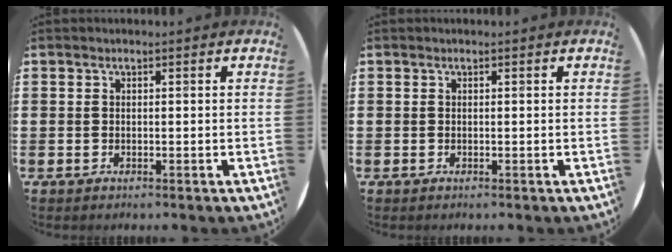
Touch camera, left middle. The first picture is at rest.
{"total": 0.0}